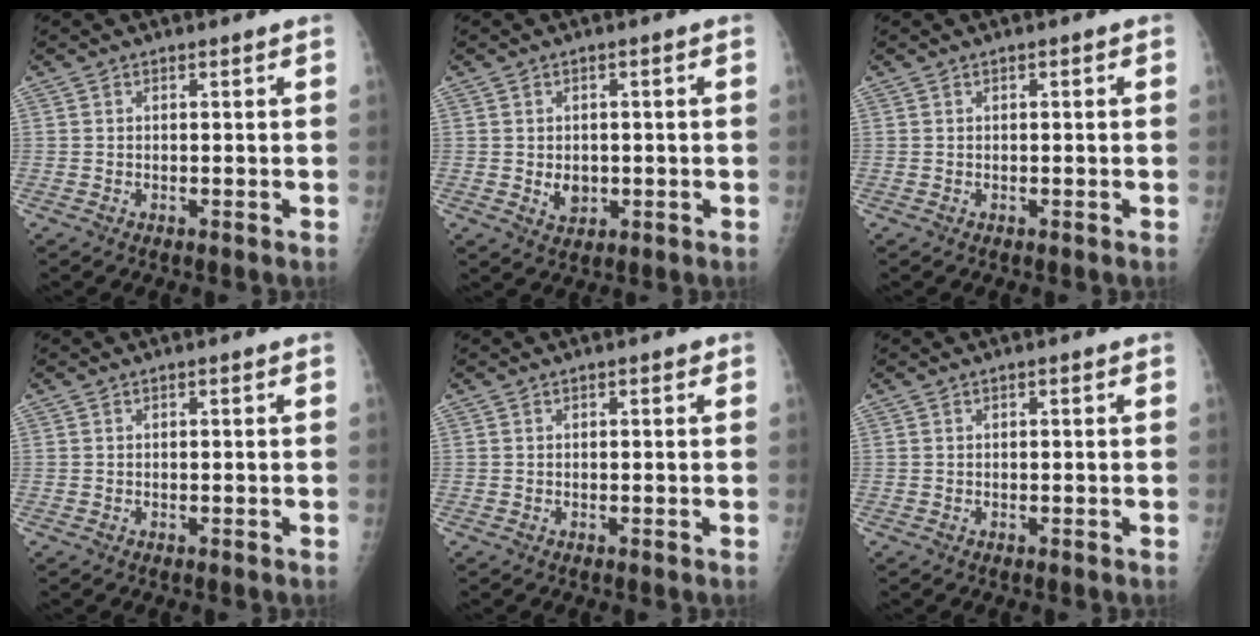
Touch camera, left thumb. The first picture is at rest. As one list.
[{"total": 3.5, "force": [-0.5, 2.8, 2.1], "torque": [-0.015, -0.002, 0.001]}, {"total": 0.5, "force": [0.1, 0.2, 0.4], "torque": [-0.004, 0.002, 0.000]}, {"total": 0.0}, {"total": 0.8, "force": [0.3, 0.4, 0.6], "torque": [-0.004, 0.002, 0.001]}, {"total": 0.5, "force": [0.1, 0.2, 0.4], "torque": [-0.005, 0.002, 0.001]}]